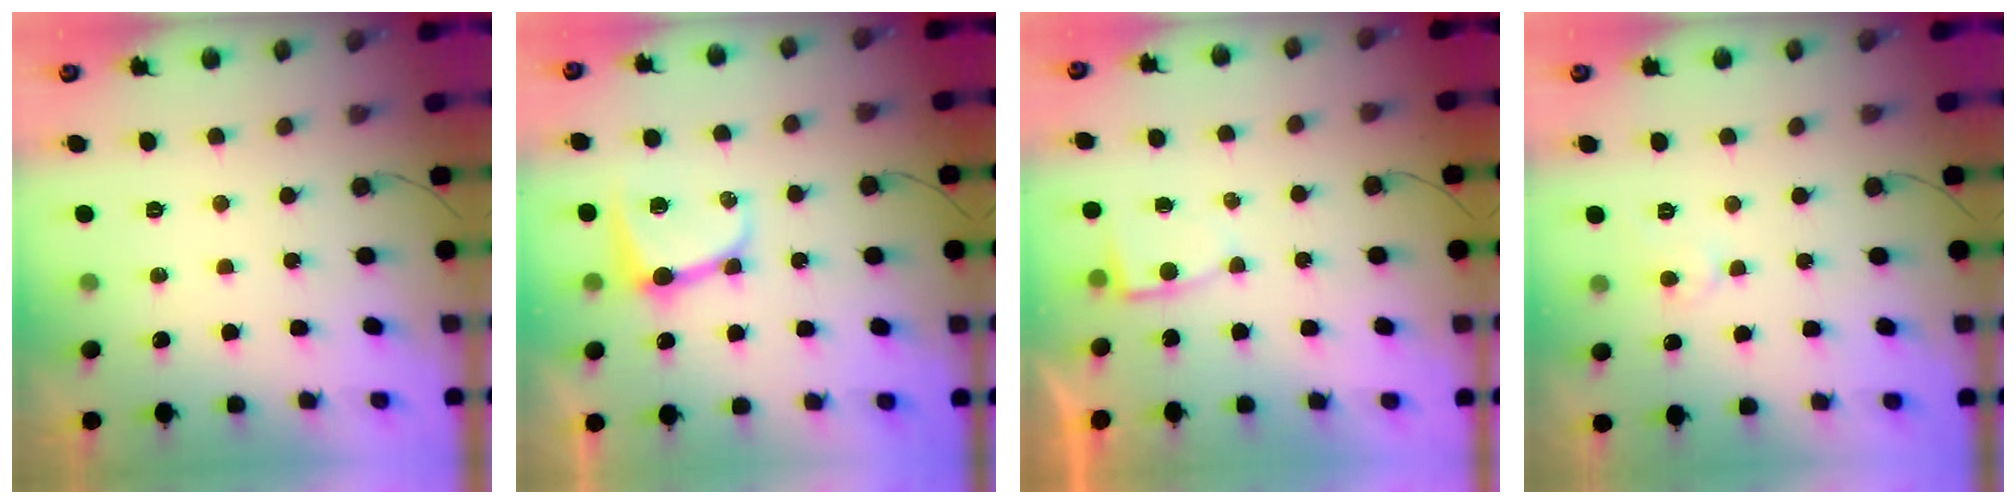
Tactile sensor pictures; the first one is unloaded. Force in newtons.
{"total": 8.2, "press": 8.1, "slide": 1.0}
{"total": 2.6, "press": 2.6, "slide": 0.3}
{"total": 4.7, "press": 4.6, "slide": 0.5}